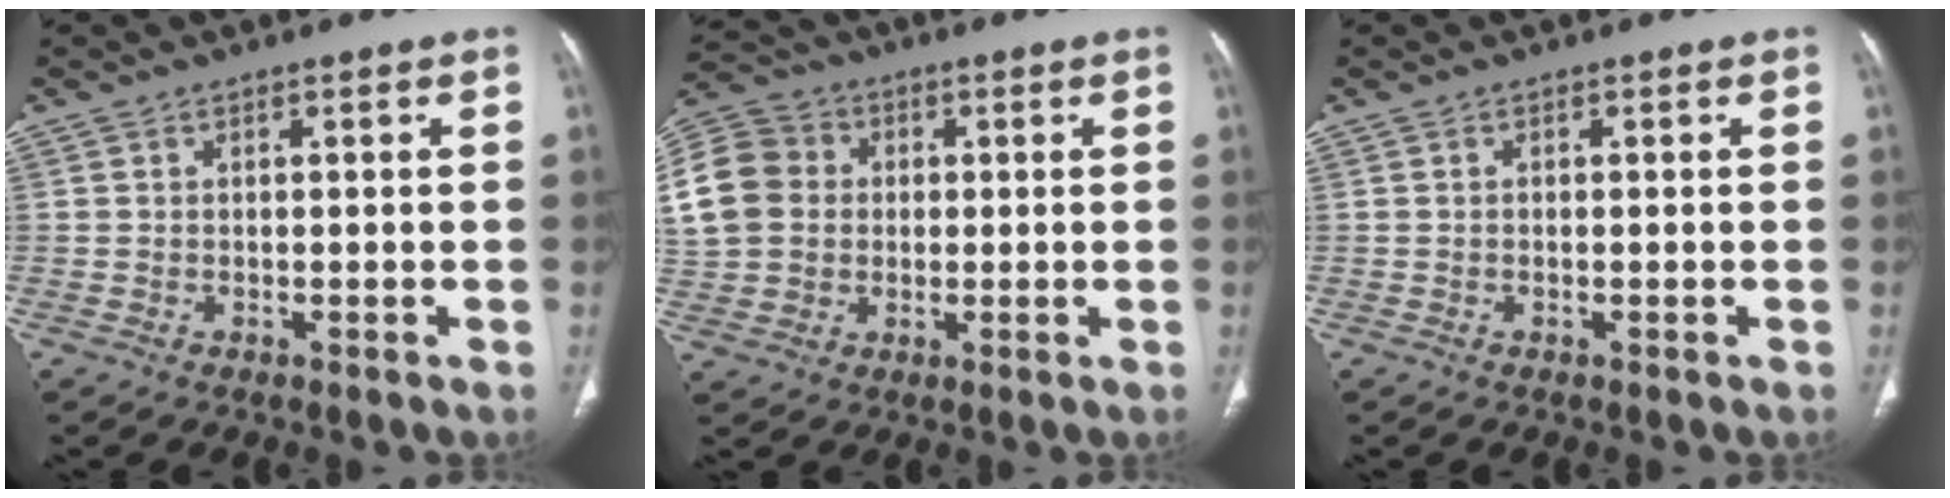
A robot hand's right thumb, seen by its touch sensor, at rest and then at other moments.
{"total": 17.4, "force": [2.0, 14.8, 8.9], "torque": [-0.206, 0.035, 0.041]}
{"total": 0.0}